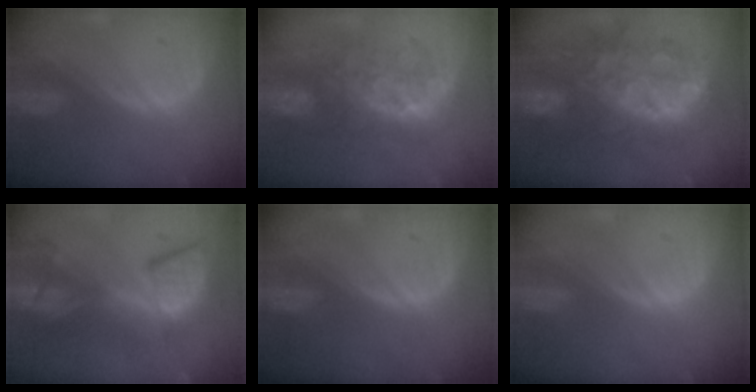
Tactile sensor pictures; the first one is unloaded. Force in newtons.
{"total": 7.7, "press": 7.5, "slide": 1.4}
{"total": 12.4, "press": 12.4, "slide": 1.2}
{"total": 10.4, "press": 9.8, "slide": 3.4}
{"total": 0.0}
{"total": 0.0}